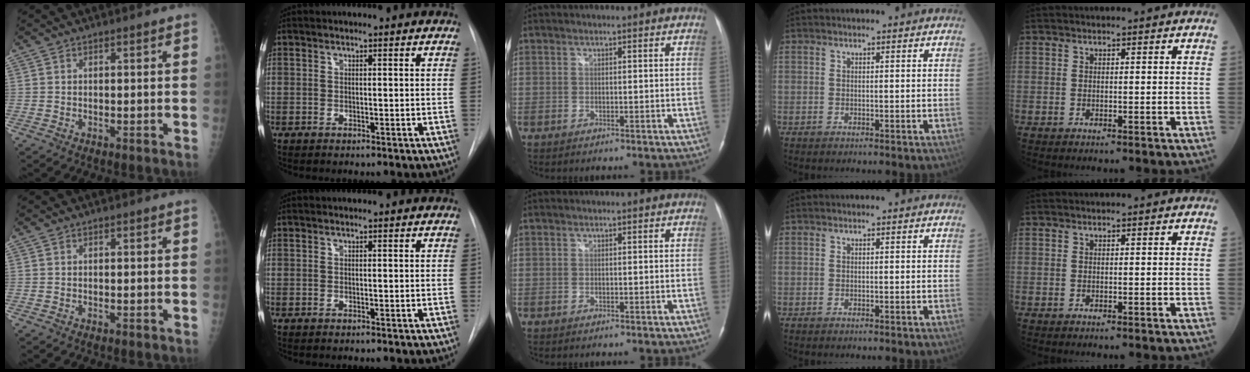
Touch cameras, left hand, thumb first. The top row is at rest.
{}